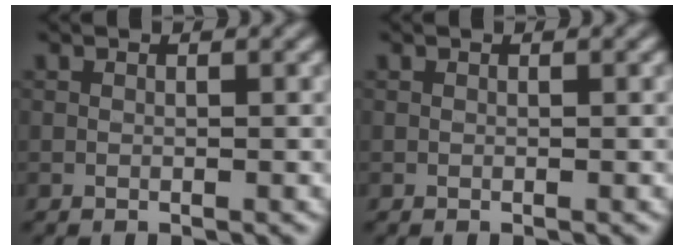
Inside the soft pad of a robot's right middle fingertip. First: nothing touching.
{"total": 0.0}